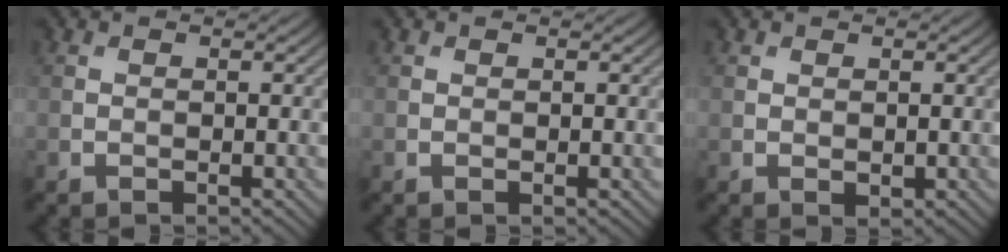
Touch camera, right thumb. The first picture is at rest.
{"total": 0.0}
{"total": 0.7, "force": [0.3, 0.5, 0.4], "torque": [-0.005, -0.004, 0.009]}